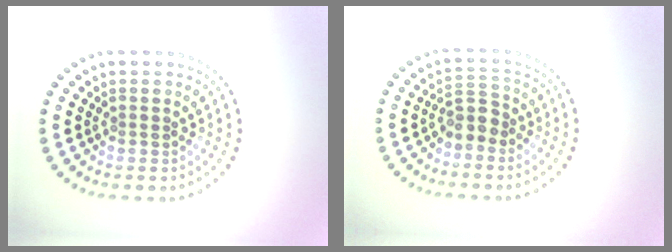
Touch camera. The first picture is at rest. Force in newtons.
{"total": 2.3, "press": 1.9, "slide": 1.2}